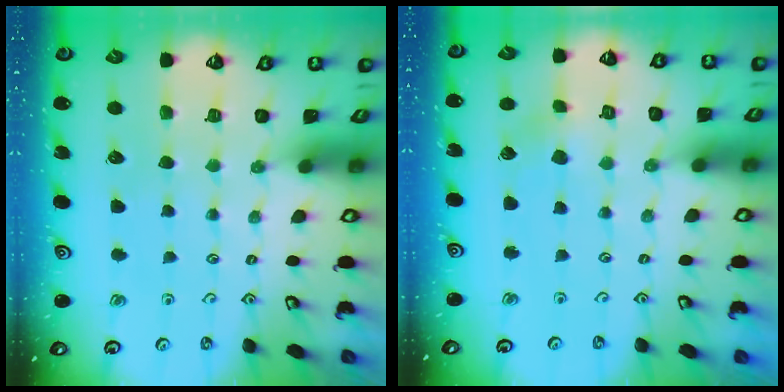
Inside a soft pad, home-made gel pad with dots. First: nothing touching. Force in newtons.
{"total": 2.5, "press": 2.5, "slide": 0.2}